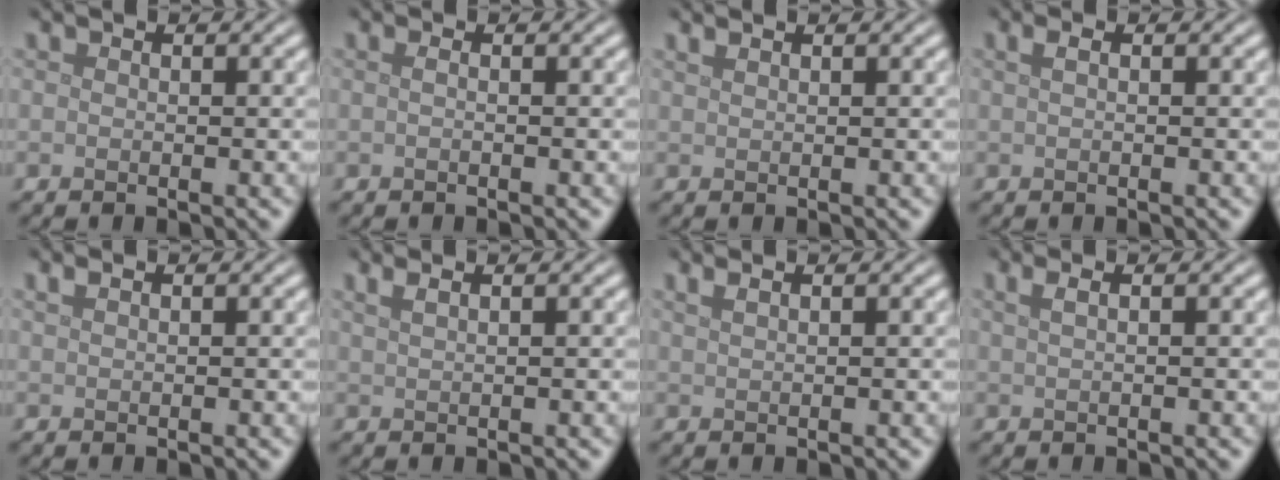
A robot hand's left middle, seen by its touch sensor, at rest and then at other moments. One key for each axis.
{"total": 0.7, "fx": 0.0, "fy": 0.3, "fz": 0.6, "tx": -0.011, "ty": -0.002, "tz": -0.003}
{"total": 0.8, "fx": 0.7, "fy": 0.2, "fz": 0.4, "tx": -0.005, "ty": 0.000, "tz": 0.010}
{"total": 1.1, "fx": 0.4, "fy": 0.4, "fz": 0.9, "tx": -0.018, "ty": 0.007, "tz": 0.005}
{"total": 0.8, "fx": 0.6, "fy": 0.2, "fz": 0.4, "tx": -0.010, "ty": 0.004, "tz": 0.012}
{"total": 2.5, "fx": 1.6, "fy": 1.1, "fz": 1.6, "tx": -0.011, "ty": 0.004, "tz": 0.004}
{"total": 1.9, "fx": 1.3, "fy": 0.8, "fz": 1.2, "tx": -0.008, "ty": -0.001, "tz": 0.009}
{"total": 2.7, "fx": 1.3, "fy": 1.3, "fz": 1.9, "tx": -0.015, "ty": 0.007, "tz": -0.003}